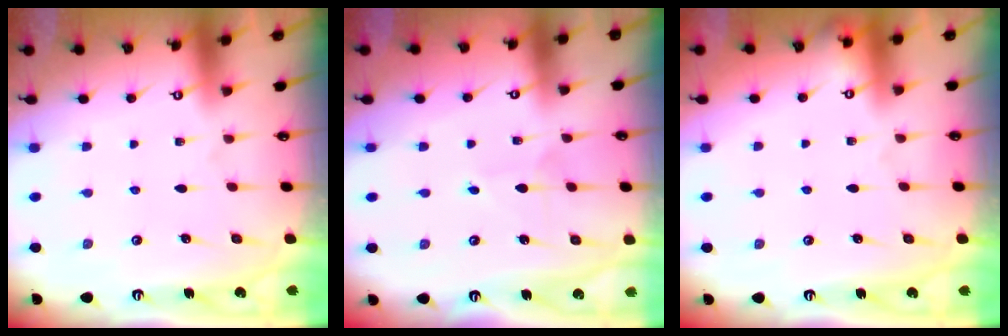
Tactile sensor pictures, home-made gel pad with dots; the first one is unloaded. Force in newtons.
{"total": 2.0, "press": 2.0, "slide": 0.2}
{"total": 0.0}